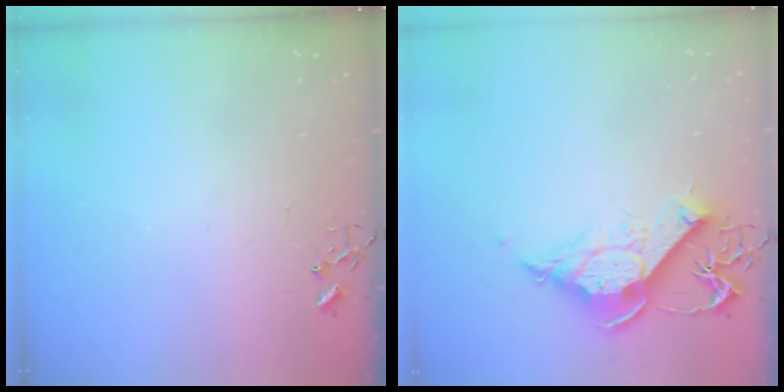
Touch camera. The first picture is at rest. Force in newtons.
{"total": 13.2, "press": 13.1, "slide": 1.6}